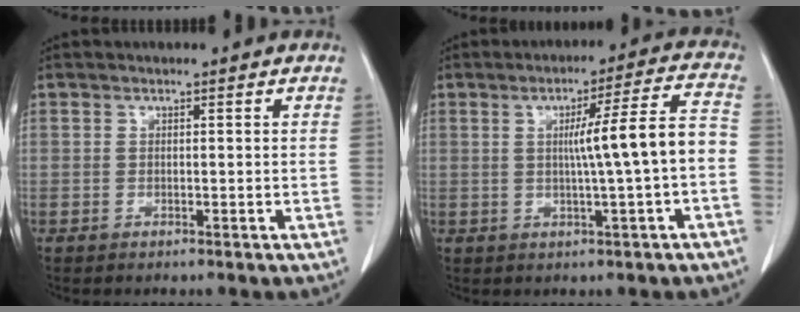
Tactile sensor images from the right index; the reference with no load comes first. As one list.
[{"total": 9.2, "force": [-0.8, -0.7, 9.1], "torque": [-0.132, 0.015, -0.011]}]